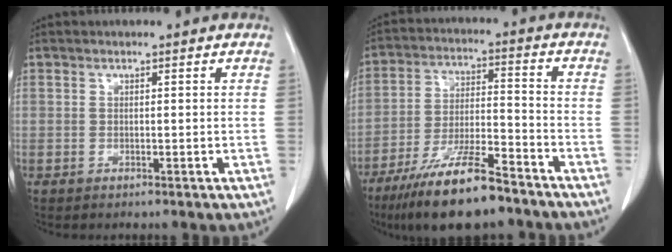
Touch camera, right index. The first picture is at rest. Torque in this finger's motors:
{"motor_torque": [1.09, -1.05, 0.78, 0.21]}